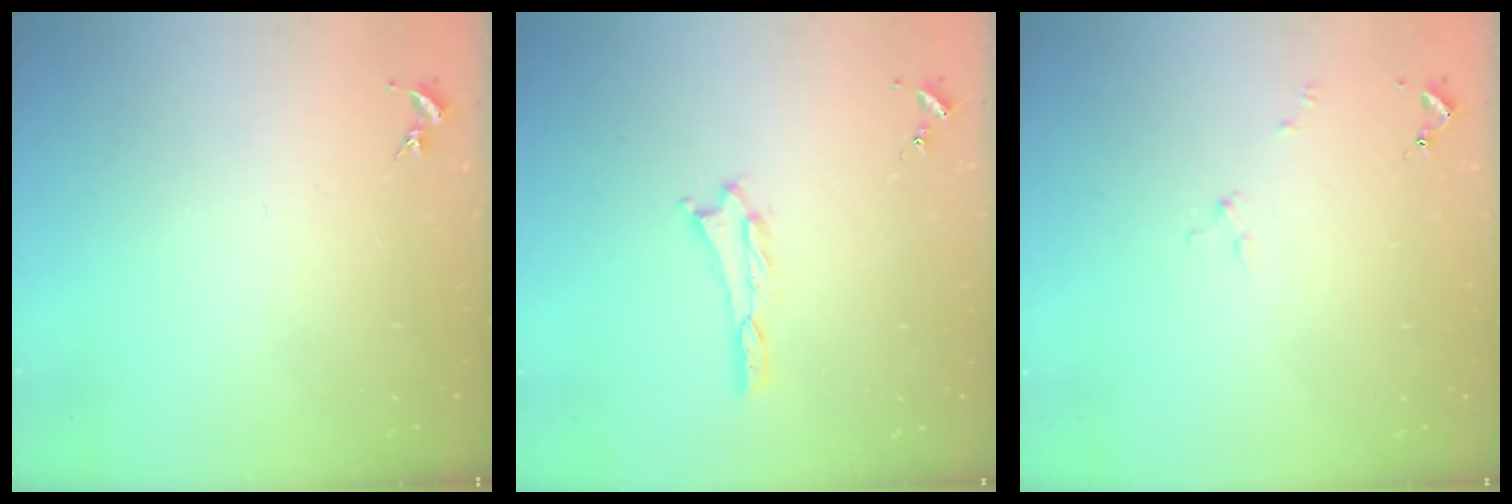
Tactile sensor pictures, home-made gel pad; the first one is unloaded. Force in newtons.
{"total": 0.7, "press": 0.7, "slide": 0.3}
{"total": 1.7, "press": 1.7, "slide": 0.3}